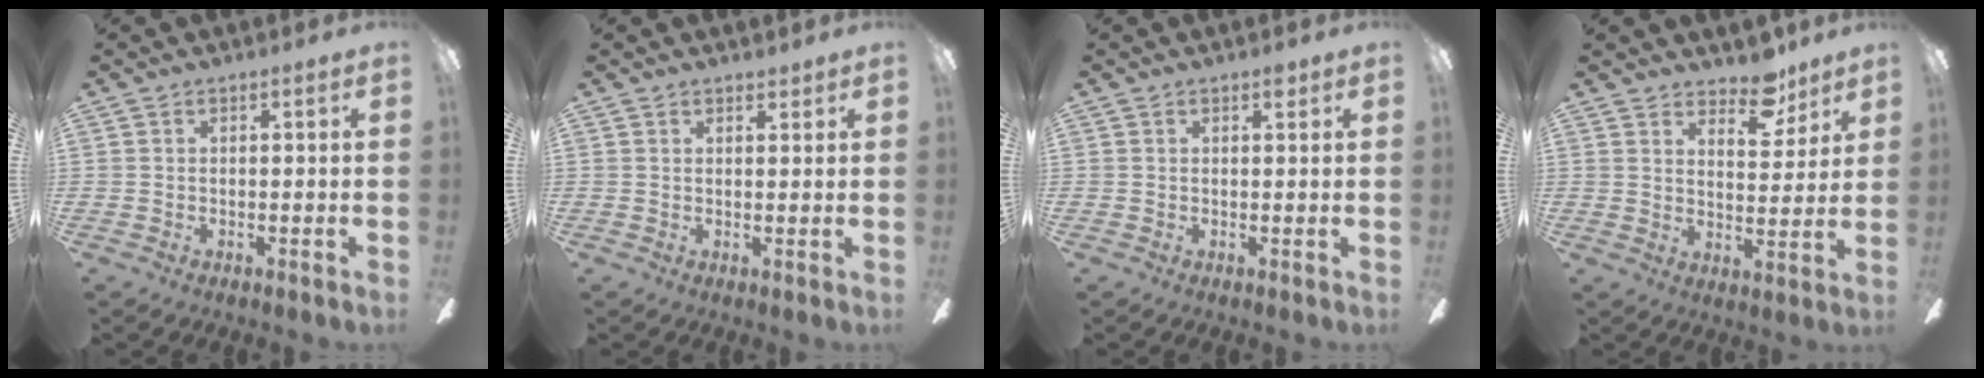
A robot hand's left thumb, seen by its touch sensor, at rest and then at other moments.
{"total": 1.6, "force": [1.4, 0.7, 0.3], "torque": [0.002, -0.003, 0.025]}
{"total": 1.5, "force": [1.2, 0.5, 0.9], "torque": [-0.002, -0.005, 0.017]}
{"total": 8.8, "force": [7.0, 3.9, 3.6], "torque": [-0.035, -0.041, 0.121]}